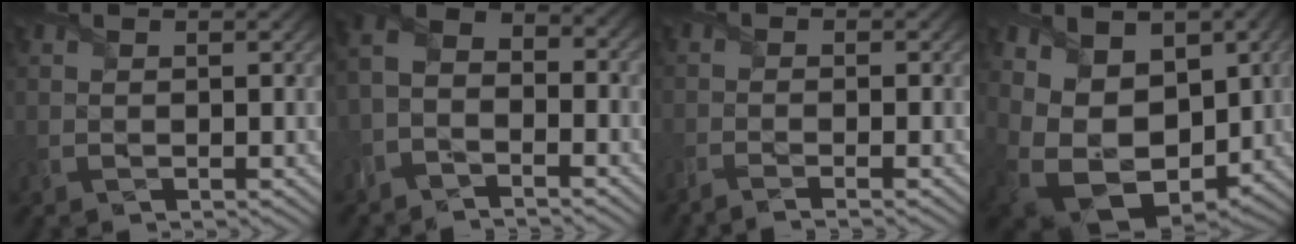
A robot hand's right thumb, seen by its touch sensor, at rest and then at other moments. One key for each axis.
{"total": 5.1, "fx": -3.7, "fy": 2.4, "fz": 2.6, "tx": -0.063, "ty": -0.002, "tz": -0.088}
{"total": 2.5, "fx": -2.0, "fy": -0.1, "fz": 1.6, "tx": -0.035, "ty": -0.004, "tz": -0.045}
{"total": 12.9, "fx": 0.3, "fy": 9.6, "fz": 8.6, "tx": -0.197, "ty": -0.038, "tz": 0.024}